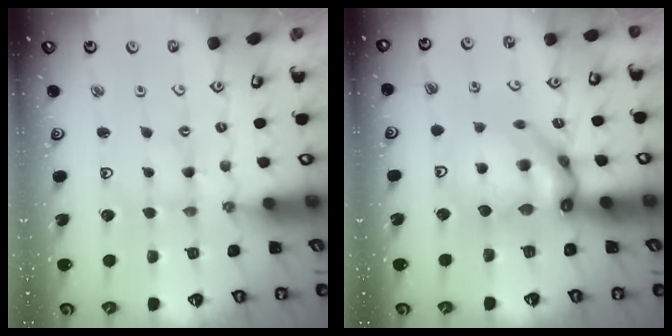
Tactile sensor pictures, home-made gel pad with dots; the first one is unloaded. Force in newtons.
{"total": 14.9, "press": 14.8, "slide": 1.3}